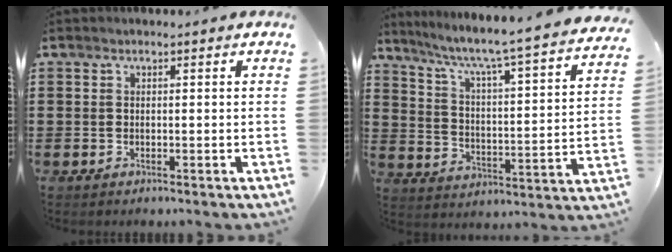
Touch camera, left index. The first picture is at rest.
{"total": 5.3, "force": [4.3, -0.7, 2.9], "torque": [-0.078, -0.051, 0.059]}